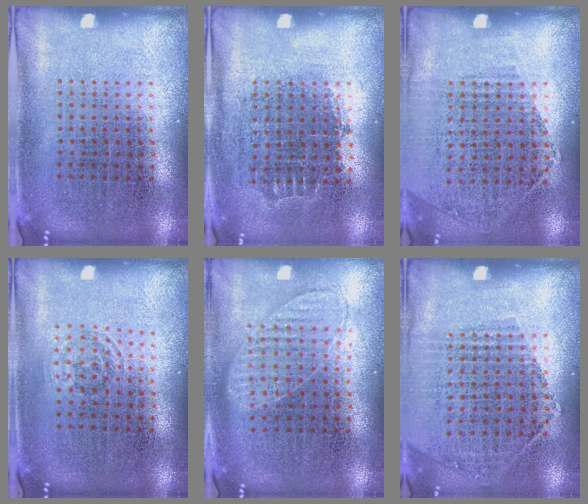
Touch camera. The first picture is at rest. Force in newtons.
{"total": 0.6, "press": 0.6, "slide": 0.2}
{"total": 1.2, "press": 1.0, "slide": 0.7}
{"total": 0.7, "press": 0.5, "slide": 0.5}
{"total": 0.9, "press": 0.9, "slide": 0.2}
{"total": 1.2, "press": 1.1, "slide": 0.5}